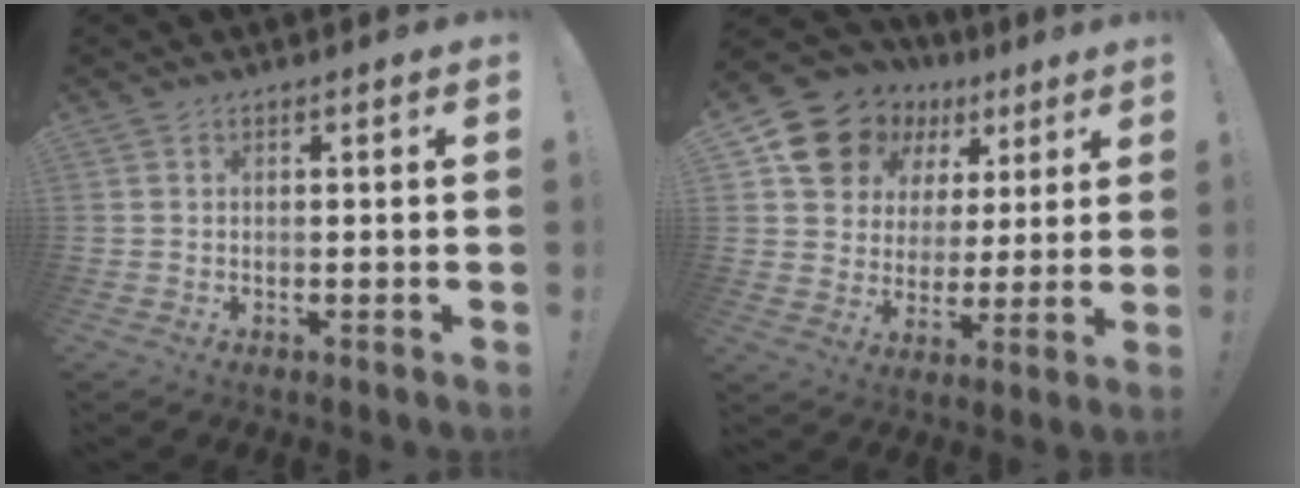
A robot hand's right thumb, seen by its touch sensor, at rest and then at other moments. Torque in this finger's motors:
{"motor_torque": [0.95, 0.95, 0.20, 0.07, 0.21]}